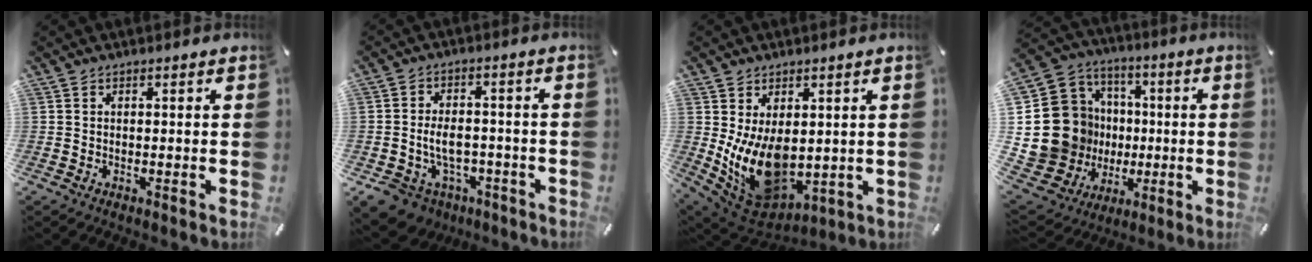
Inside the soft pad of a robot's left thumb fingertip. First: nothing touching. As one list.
[{"total": 9.4, "force": [-2.3, 7.9, 4.6], "torque": [-0.096, 0.015, -0.033]}, {"total": 14.4, "force": [0.3, 10.2, 10.1], "torque": [-0.199, -0.023, 0.016]}, {"total": 19.4, "force": [-1.5, 18.1, 6.6], "torque": [-0.128, -0.005, 0.014]}]